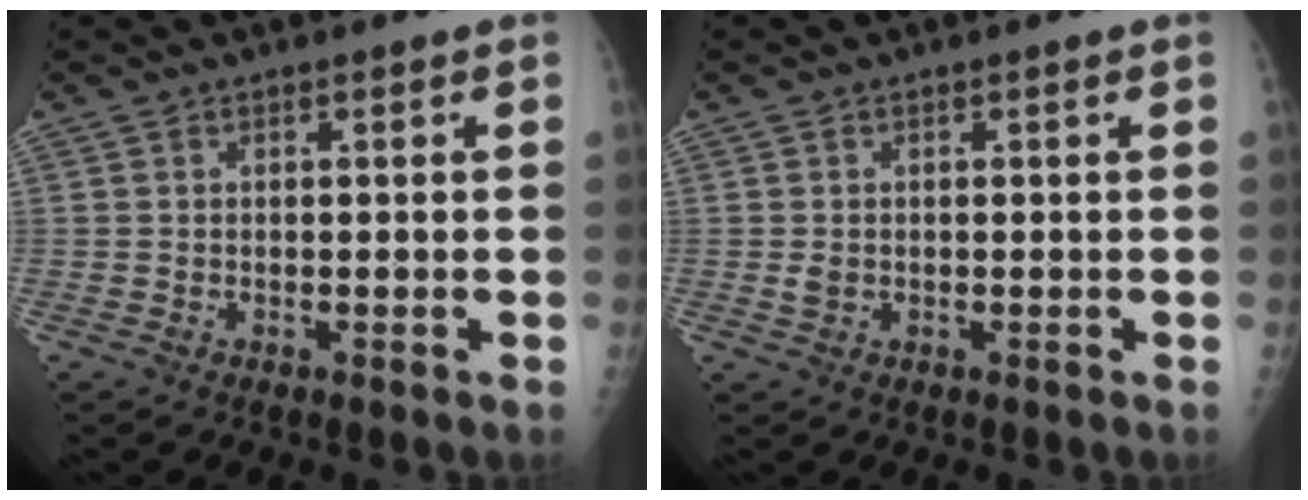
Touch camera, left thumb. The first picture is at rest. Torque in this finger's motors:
{"motor_torque": [-0.21, 0.18, -0.01, -0.07, 0.00]}